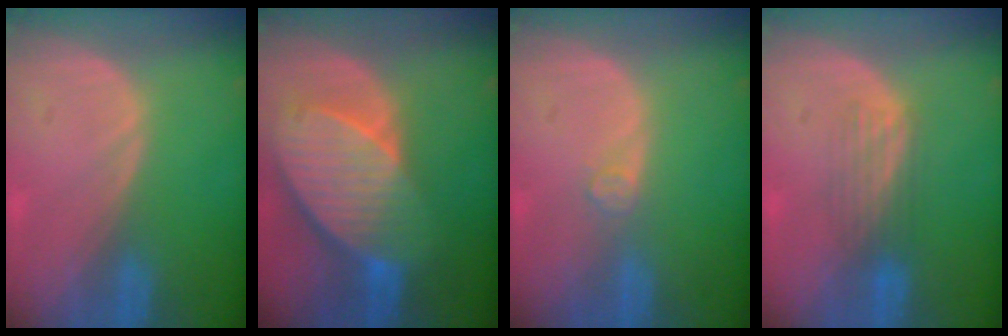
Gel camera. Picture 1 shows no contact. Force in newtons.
{"total": 10.3, "press": 9.0, "slide": 5.0}
{"total": 1.5, "press": 1.5, "slide": 0.2}
{"total": 3.4, "press": 3.4, "slide": 0.2}